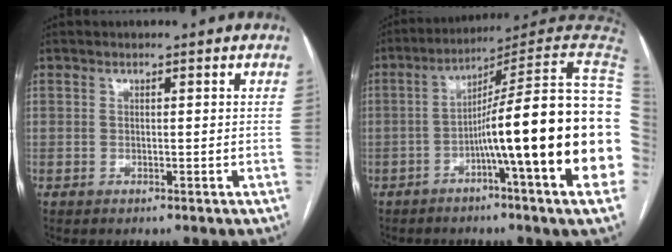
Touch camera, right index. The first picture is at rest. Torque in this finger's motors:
{"motor_torque": [2.14, 0.00, 1.06, 0.21]}